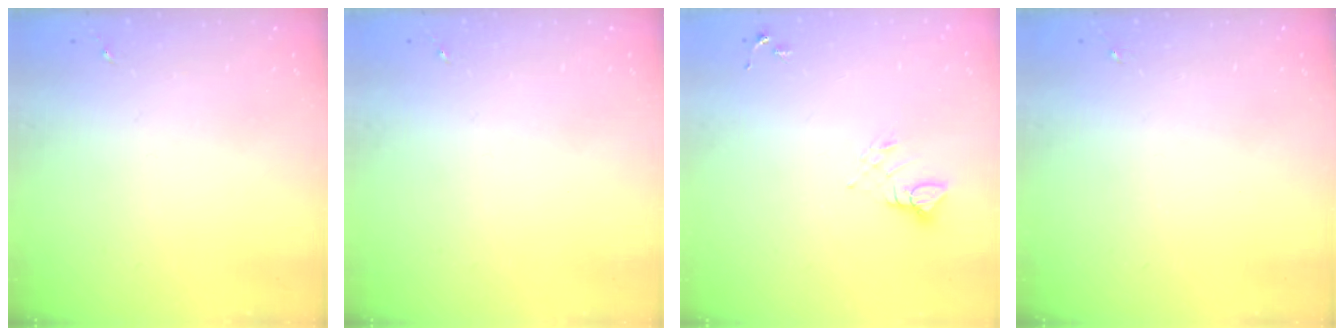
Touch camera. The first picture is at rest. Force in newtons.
{"total": 0.0}
{"total": 4.1, "press": 4.1, "slide": 0.2}
{"total": 0.0}